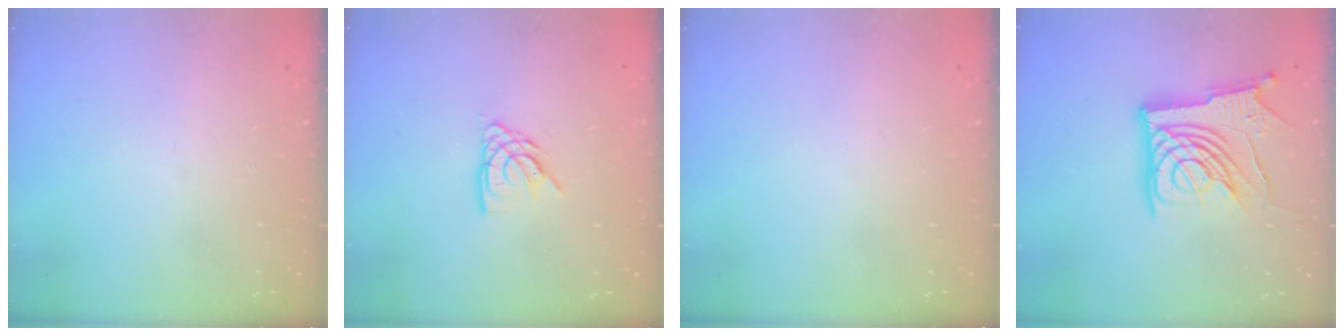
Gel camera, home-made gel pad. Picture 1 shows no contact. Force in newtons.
{"total": 6.7, "press": 6.7, "slide": 0.6}
{"total": 0.0}
{"total": 16.0, "press": 15.9, "slide": 1.8}